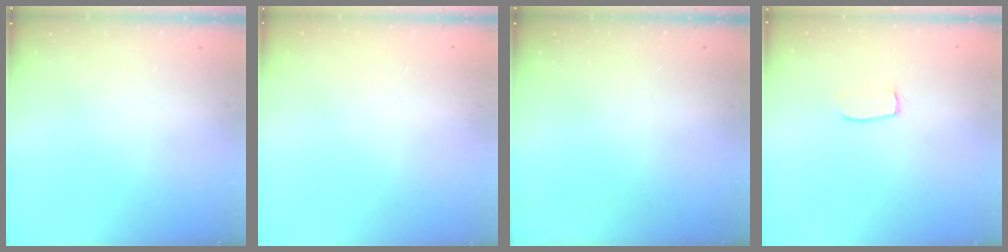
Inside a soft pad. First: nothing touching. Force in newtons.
{"total": 0.0}
{"total": 0.0}
{"total": 3.7, "press": 3.7, "slide": 0.3}